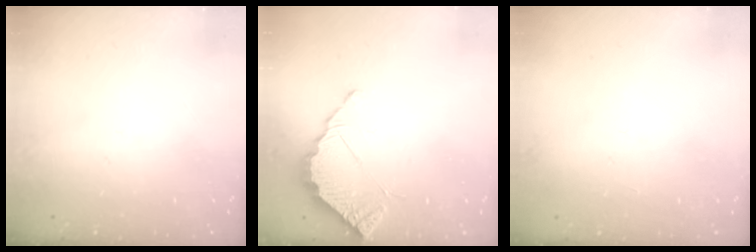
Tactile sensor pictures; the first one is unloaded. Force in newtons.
{"total": 4.0, "press": 4.0, "slide": 0.3}
{"total": 2.2, "press": 2.2, "slide": 0.1}